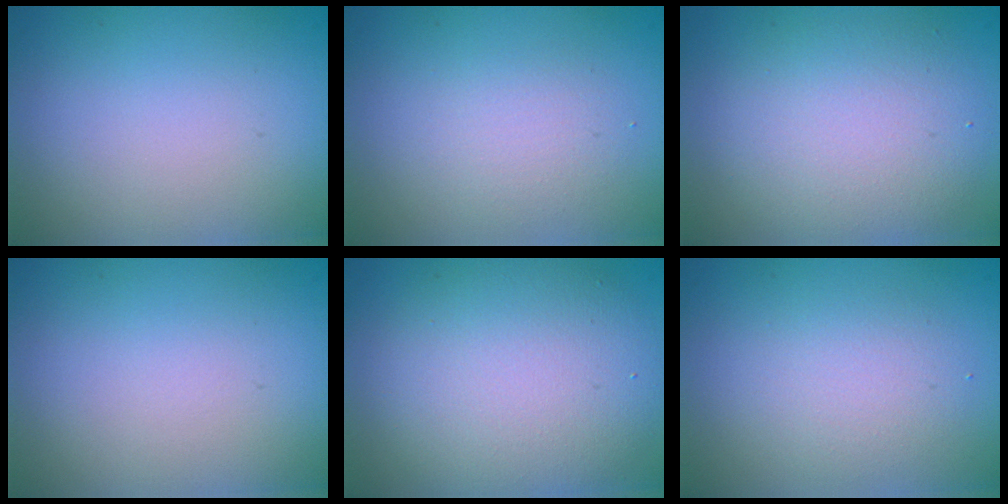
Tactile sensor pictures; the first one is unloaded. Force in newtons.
{"total": 1.9, "press": 1.9, "slide": 0.0}
{"total": 4.9, "press": 4.9, "slide": 0.4}
{"total": 0.0}
{"total": 6.8, "press": 6.8, "slide": 0.5}
{"total": 2.4, "press": 2.4, "slide": 0.1}